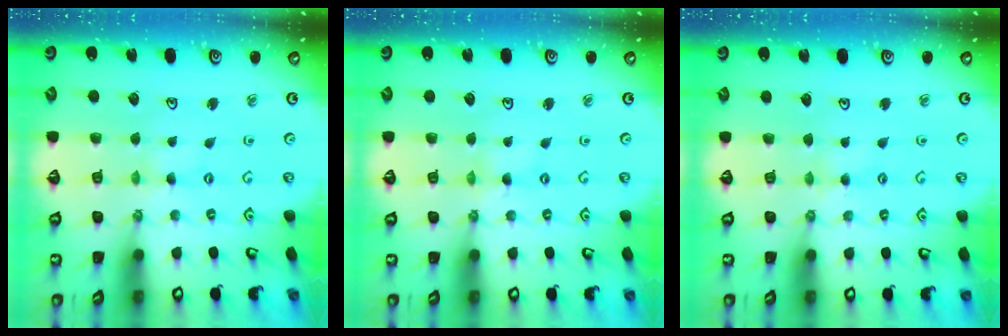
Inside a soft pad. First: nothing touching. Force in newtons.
{"total": 0.0}
{"total": 2.2, "press": 2.2, "slide": 0.3}